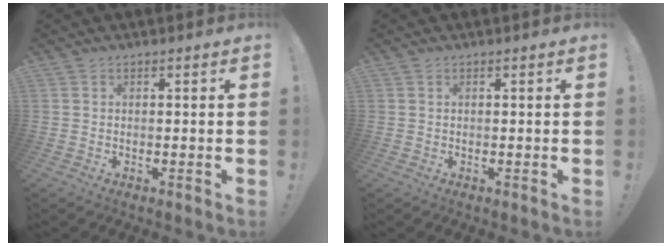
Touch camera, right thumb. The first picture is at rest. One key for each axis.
{"total": 0.0}